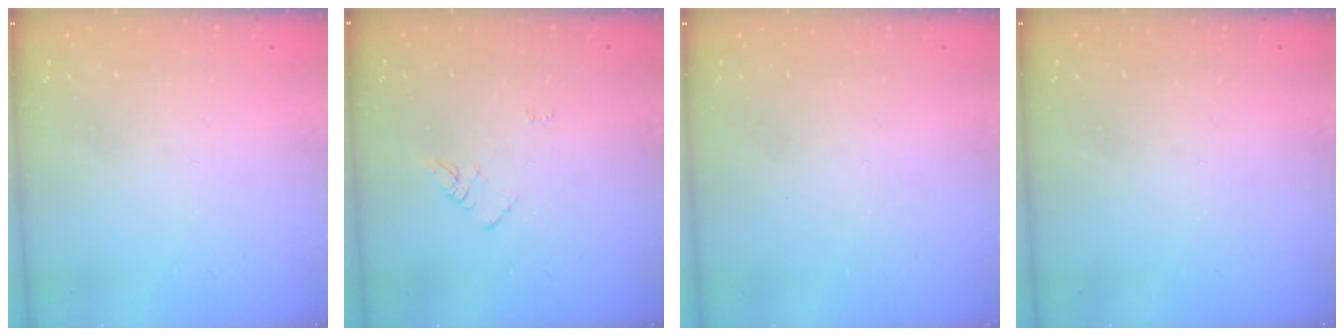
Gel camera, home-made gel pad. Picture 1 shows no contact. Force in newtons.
{"total": 3.8, "press": 3.8, "slide": 0.4}
{"total": 1.5, "press": 1.5, "slide": 0.1}
{"total": 0.0}